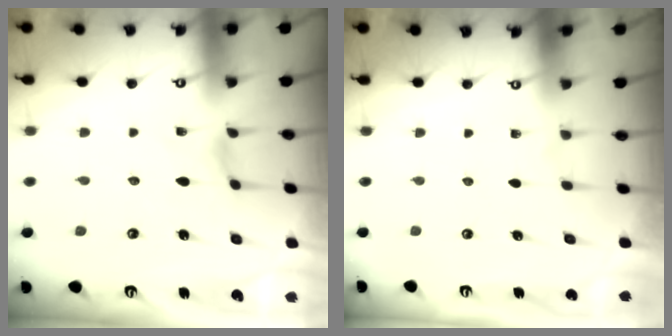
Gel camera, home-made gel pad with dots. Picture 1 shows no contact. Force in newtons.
{"total": 0.0}